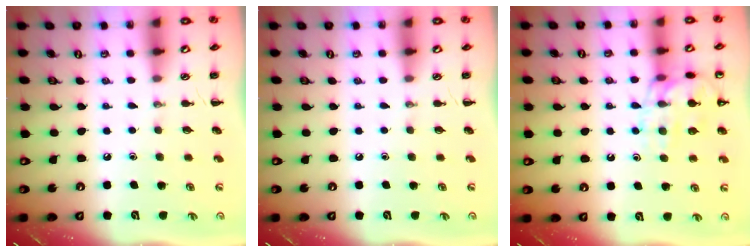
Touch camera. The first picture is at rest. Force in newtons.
{"total": 0.0}
{"total": 14.7, "press": 14.6, "slide": 1.7}